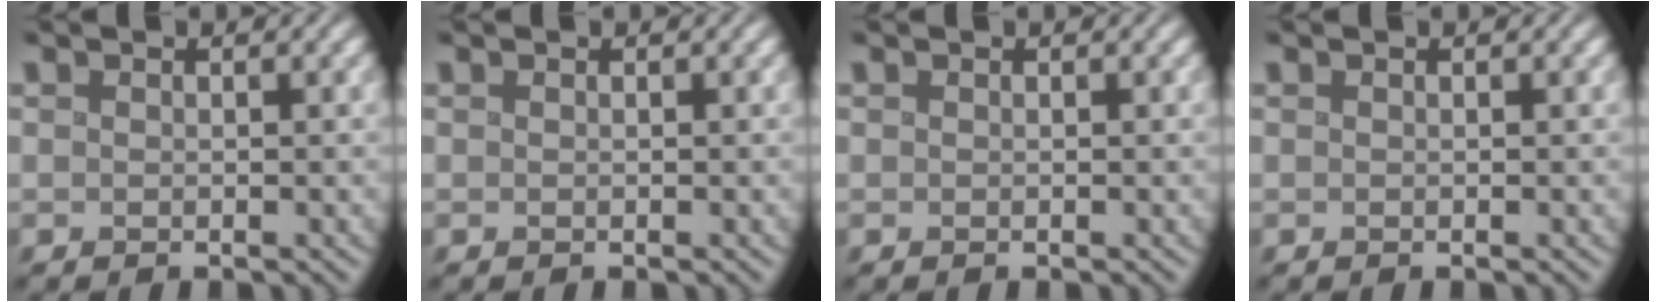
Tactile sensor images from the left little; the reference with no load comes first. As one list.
[{"total": 0.0}, {"total": 0.0}, {"total": 0.0}]